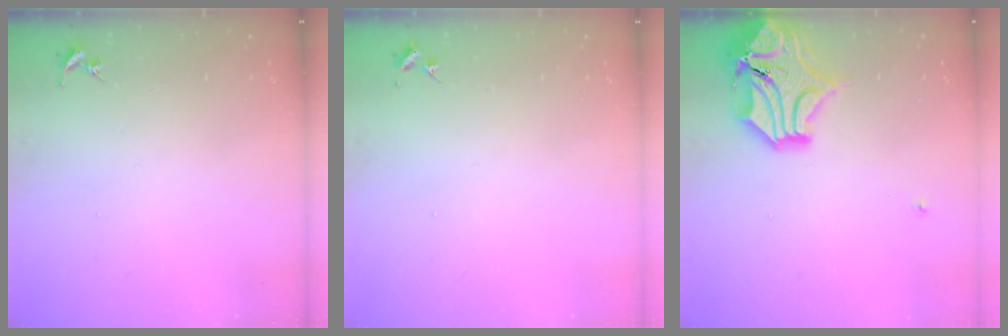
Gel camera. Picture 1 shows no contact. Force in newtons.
{"total": 2.7, "press": 2.7, "slide": 0.3}
{"total": 16.3, "press": 16.1, "slide": 2.5}